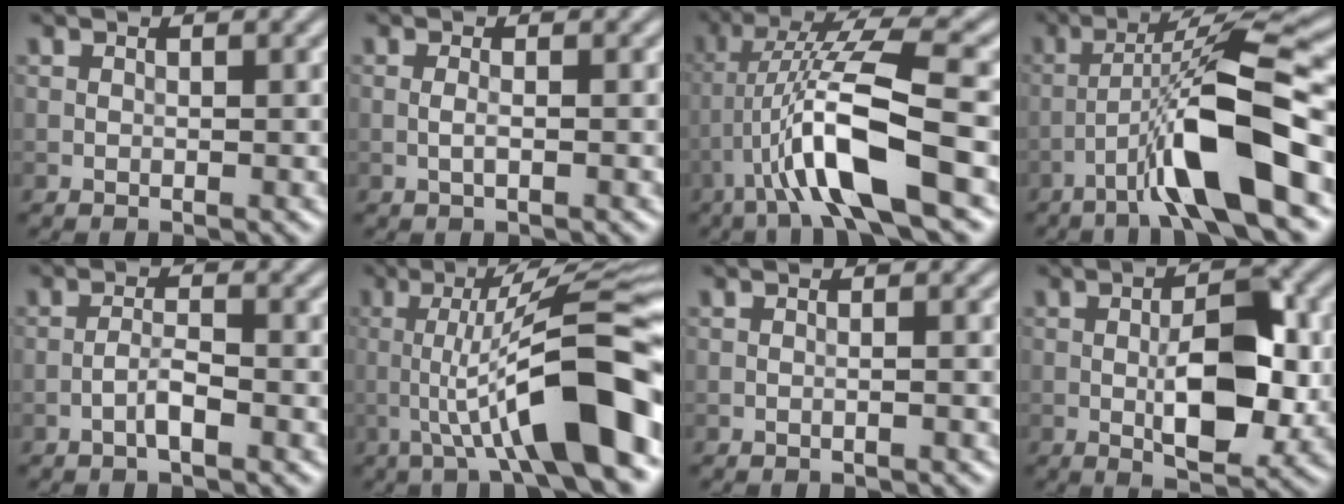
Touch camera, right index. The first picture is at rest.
{"total": 1.0, "force": [-0.2, 0.2, 0.9], "torque": [-0.019, -0.001, -0.006]}
{"total": 9.2, "force": [-3.1, 1.3, 8.6], "torque": [-0.157, 0.020, -0.057]}
{"total": 9.5, "force": [-4.3, 1.1, 8.4], "torque": [-0.140, 0.020, -0.077]}
{"total": 1.9, "force": [-1.0, 0.2, 1.5], "torque": [-0.030, 0.007, -0.023]}
{"total": 11.7, "force": [-2.9, 2.0, 11.1], "torque": [-0.156, 0.022, -0.051]}
{"total": 0.7, "force": [-0.2, 0.1, 0.6], "torque": [-0.010, -0.004, -0.011]}
{"total": 7.2, "force": [-0.7, 3.0, 6.5], "torque": [-0.109, -0.002, -0.011]}